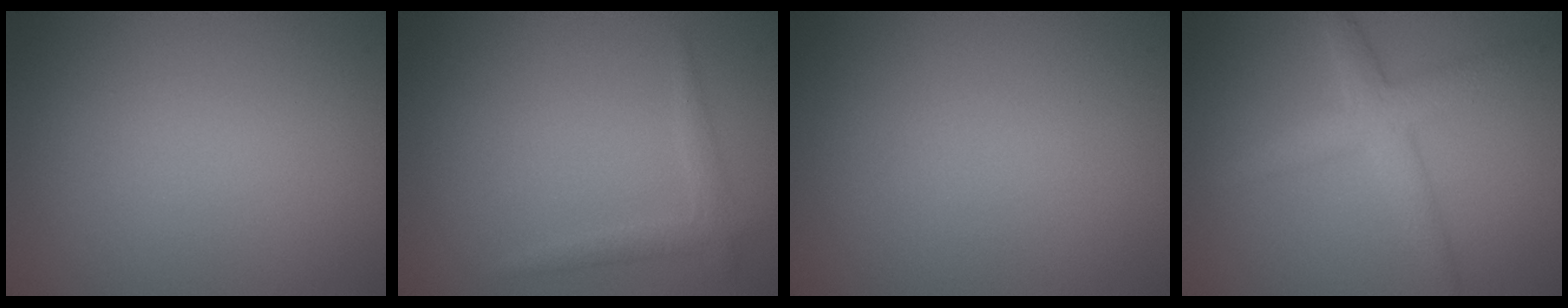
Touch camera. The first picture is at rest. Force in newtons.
{"total": 1.5, "press": 1.5, "slide": 0.1}
{"total": 0.0}
{"total": 3.5, "press": 3.5, "slide": 0.1}